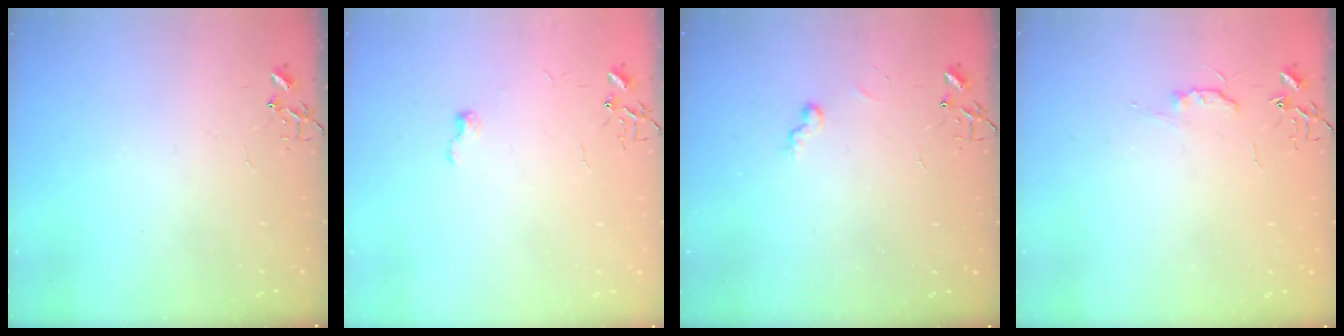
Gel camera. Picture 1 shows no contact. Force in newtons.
{"total": 4.7, "press": 4.6, "slide": 0.6}
{"total": 6.2, "press": 6.2, "slide": 0.5}
{"total": 5.0, "press": 4.9, "slide": 0.7}